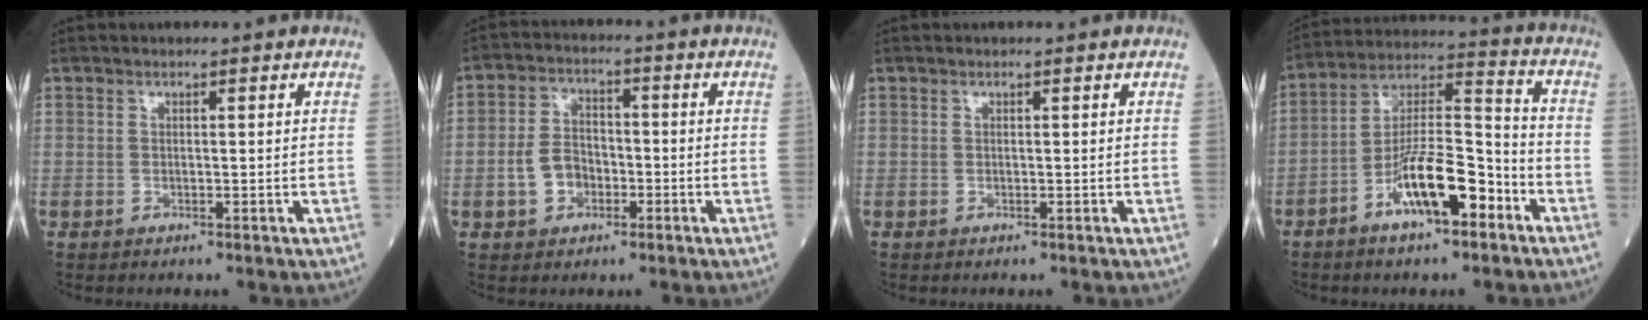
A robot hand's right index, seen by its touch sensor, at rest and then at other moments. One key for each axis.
{"total": 5.9, "fx": -1.9, "fy": 4.3, "fz": 3.6, "tx": -0.081, "ty": 0.017, "tz": -0.034}
{"total": 0.0}
{"total": 12.5, "fx": -6.3, "fy": 3.2, "fz": 10.2, "tx": -0.191, "ty": 0.014, "tz": -0.111}